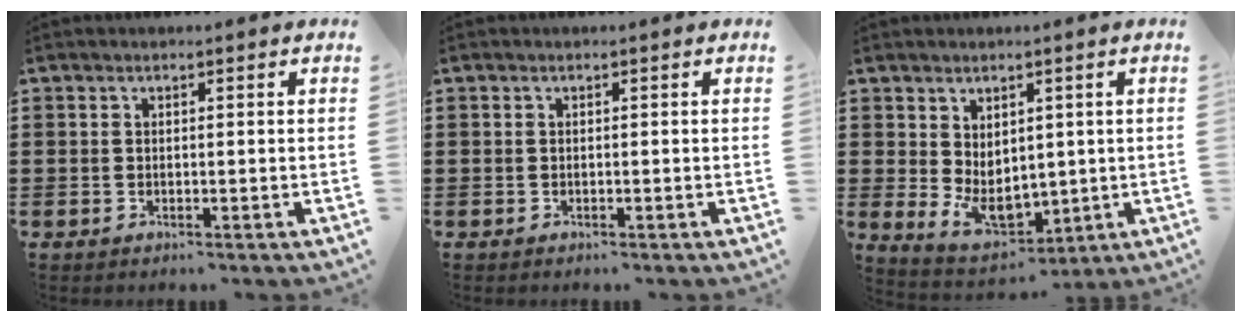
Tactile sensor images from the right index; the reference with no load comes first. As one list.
[{"total": 0.0}, {"total": 6.1, "force": [0.4, 4.3, 4.3], "torque": [-0.077, -0.004, 0.010]}]